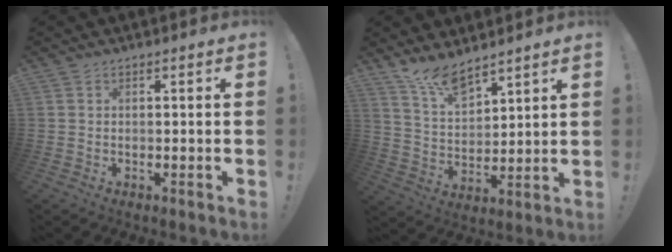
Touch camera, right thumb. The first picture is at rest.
{"total": 9.9, "force": [8.4, 3.4, 3.9], "torque": [-0.083, -0.060, 0.163]}